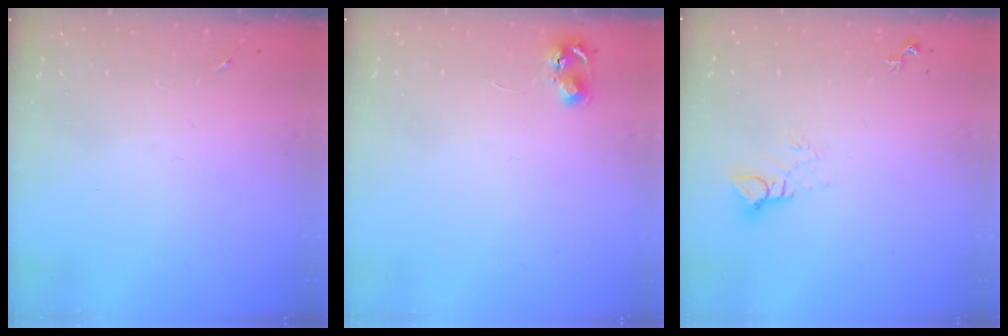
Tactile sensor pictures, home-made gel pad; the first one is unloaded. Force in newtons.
{"total": 5.3, "press": 5.3, "slide": 0.5}
{"total": 5.6, "press": 5.6, "slide": 0.0}